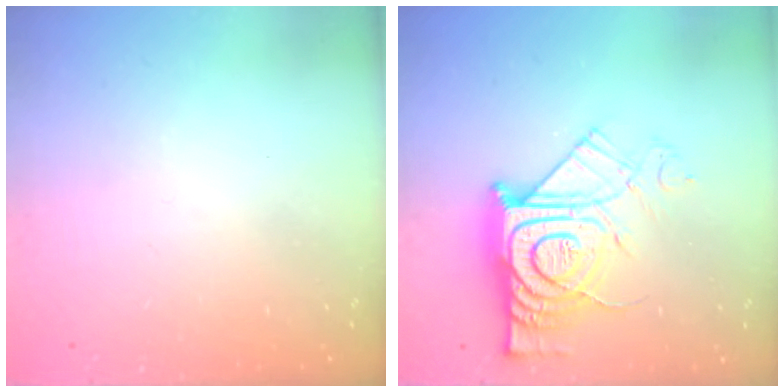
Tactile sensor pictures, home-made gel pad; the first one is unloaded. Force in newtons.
{"total": 15.8, "press": 15.8, "slide": 1.2}